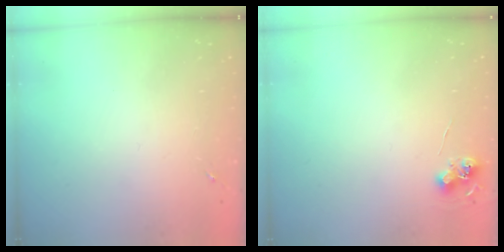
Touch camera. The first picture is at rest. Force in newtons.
{"total": 6.2, "press": 6.2, "slide": 0.5}